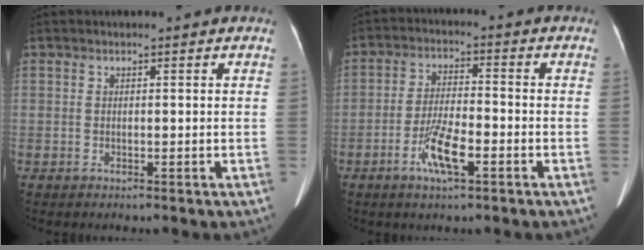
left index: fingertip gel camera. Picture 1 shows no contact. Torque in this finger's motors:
{"motor_torque": [0.98, 0.57, 0.13, 0.06]}